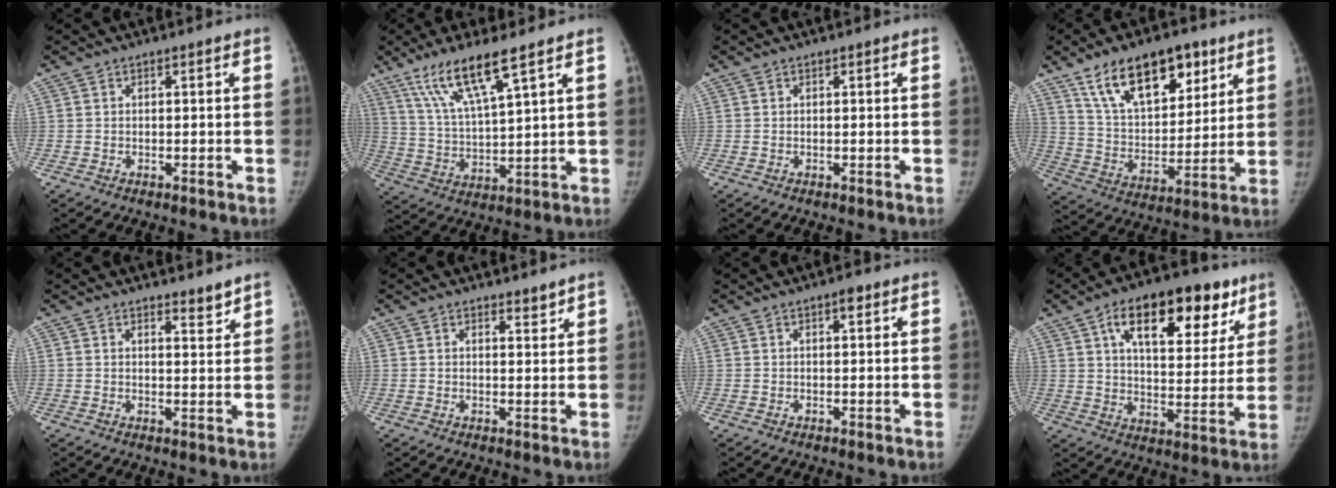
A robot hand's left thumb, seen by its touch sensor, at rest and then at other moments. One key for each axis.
{"total": 11.7, "fx": 7.5, "fy": 1.5, "fz": 8.8, "tx": -0.174, "ty": -0.031, "tz": 0.155}
{"total": 0.0}
{"total": 19.3, "fx": 11.2, "fy": 10.0, "fz": 12.1, "tx": -0.150, "ty": -0.039, "tz": 0.199}
{"total": 2.6, "fx": 2.4, "fy": 0.6, "fz": 0.9, "tx": -0.004, "ty": -0.023, "tz": 0.036}
{"total": 2.0, "fx": 1.8, "fy": 0.6, "fz": 0.6, "tx": 0.001, "ty": -0.015, "tz": 0.026}
{"total": 1.6, "fx": 0.8, "fy": 0.6, "fz": 1.3, "tx": -0.014, "ty": 0.001, "tz": 0.008}
{"total": 21.1, "fx": 10.8, "fy": 10.5, "fz": 14.8, "tx": -0.174, "ty": -0.015, "tz": 0.165}